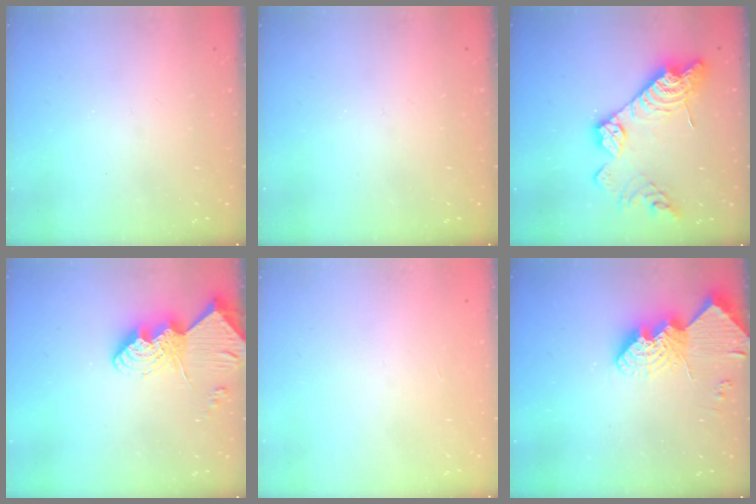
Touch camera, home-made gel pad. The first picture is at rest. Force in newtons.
{"total": 0.0}
{"total": 18.8, "press": 18.7, "slide": 1.9}
{"total": 13.0, "press": 12.9, "slide": 1.2}
{"total": 0.0}
{"total": 12.9, "press": 12.9, "slide": 1.3}